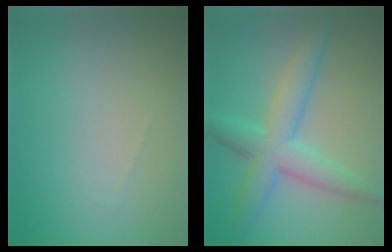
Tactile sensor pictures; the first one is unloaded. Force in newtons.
{"total": 5.5, "press": 5.5, "slide": 0.1}